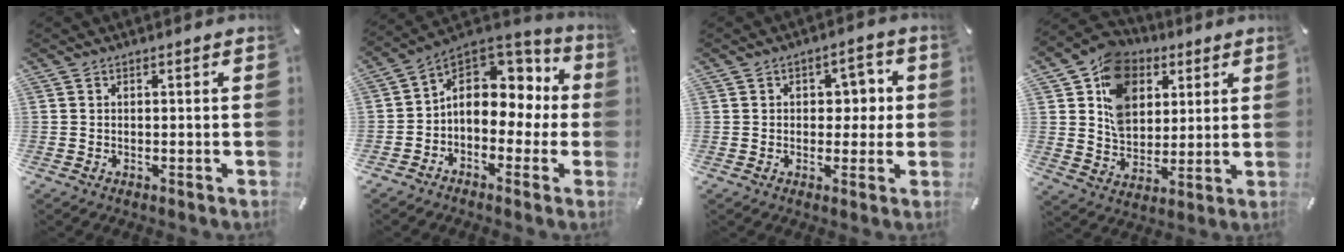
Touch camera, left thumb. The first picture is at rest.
{"total": 11.3, "force": [2.1, 8.9, 6.6], "torque": [-0.103, -0.018, 0.039]}
{"total": 5.9, "force": [0.5, 4.4, 3.9], "torque": [-0.042, -0.003, -0.002]}
{"total": 13.7, "force": [5.6, 10.9, 6.1], "torque": [-0.111, -0.019, 0.109]}